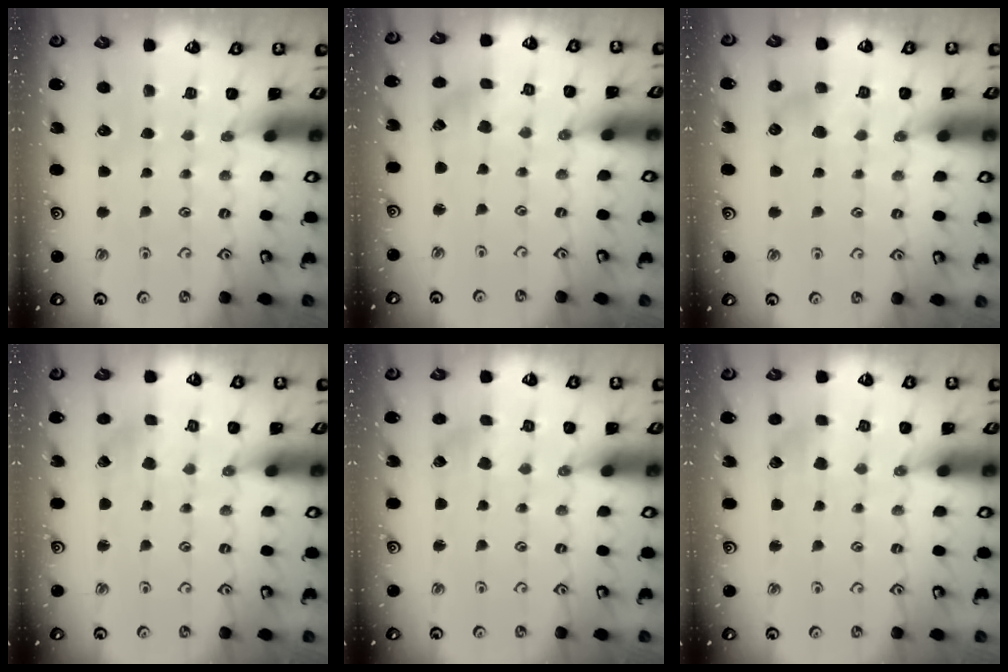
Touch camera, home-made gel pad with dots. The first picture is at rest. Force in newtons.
{"total": 1.4, "press": 1.4, "slide": 0.1}
{"total": 6.2, "press": 6.2, "slide": 0.6}
{"total": 0.9, "press": 0.9, "slide": 0.1}
{"total": 0.8, "press": 0.8, "slide": 0.1}
{"total": 2.7, "press": 2.7, "slide": 0.4}